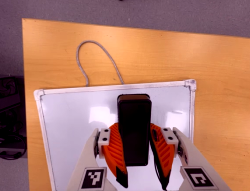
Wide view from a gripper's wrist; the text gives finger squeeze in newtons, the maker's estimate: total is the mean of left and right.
{"total": 9.2, "left": 7.9, "right": 10.5}